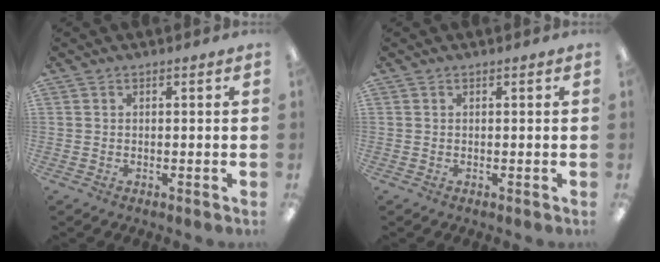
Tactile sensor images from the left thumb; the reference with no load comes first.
{"total": 0.0}